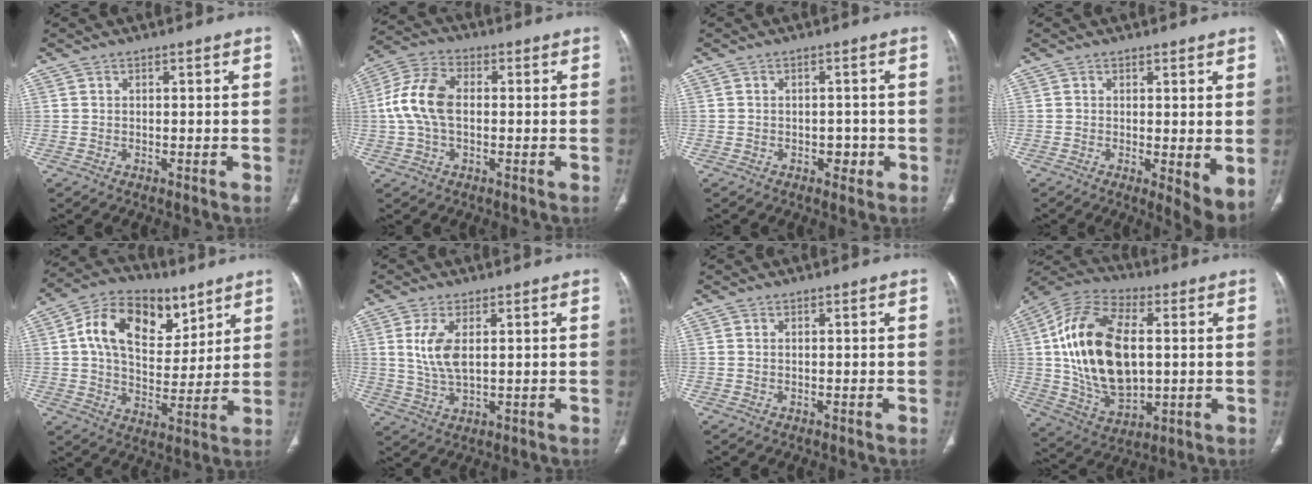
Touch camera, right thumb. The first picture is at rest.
{"total": 10.6, "force": [0.0, 7.0, 7.9], "torque": [-0.158, 0.028, -0.008]}
{"total": 2.5, "force": [-0.9, 1.8, 1.4], "torque": [-0.005, 0.007, -0.010]}
{"total": 5.7, "force": [-0.2, 1.8, 5.4], "torque": [-0.078, -0.019, -0.003]}
{"total": 17.5, "force": [7.3, 11.3, 11.2], "torque": [-0.157, -0.014, 0.125]}
{"total": 6.8, "force": [1.6, 3.0, 5.8], "torque": [-0.127, -0.009, 0.041]}
{"total": 0.0}
{"total": 22.8, "force": [2.1, 12.8, 18.8], "torque": [-0.355, 0.000, 0.042]}